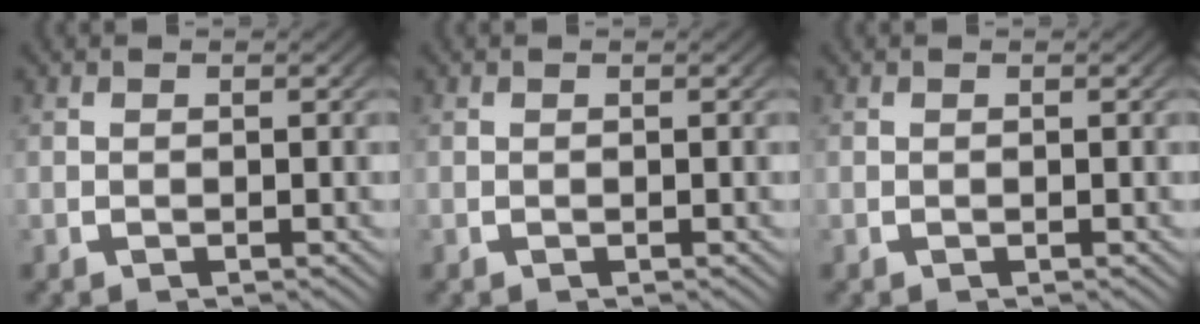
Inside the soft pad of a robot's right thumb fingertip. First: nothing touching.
{"total": 0.0}
{"total": 0.0}